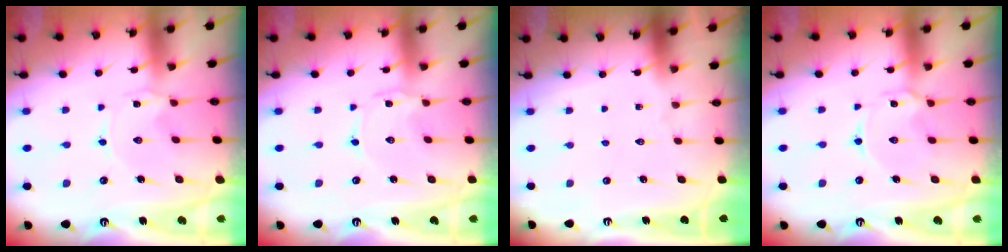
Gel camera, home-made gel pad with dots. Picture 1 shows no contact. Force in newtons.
{"total": 0.6, "press": 0.6, "slide": 0.1}
{"total": 0.0}
{"total": 2.6, "press": 2.5, "slide": 0.3}